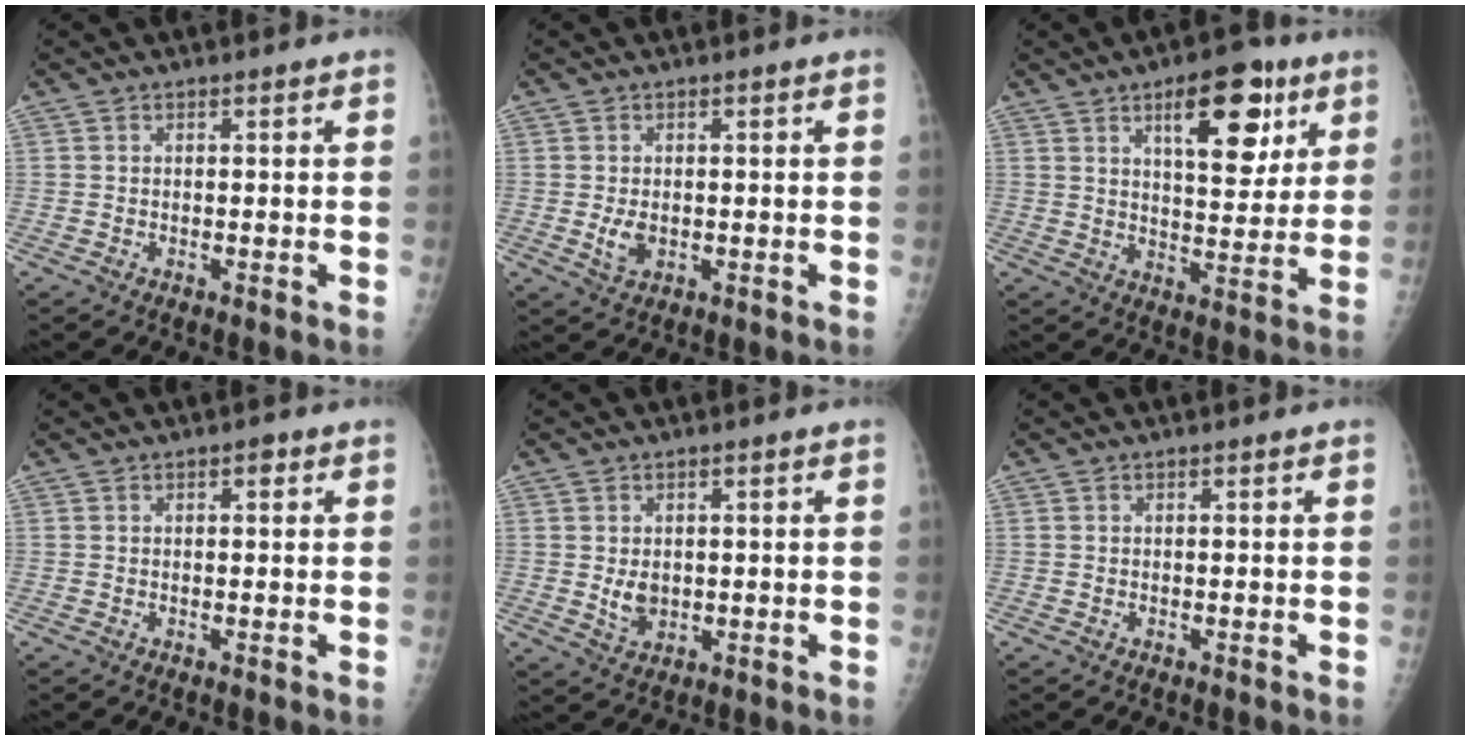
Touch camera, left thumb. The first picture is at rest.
{"total": 3.0, "force": [-0.3, 2.0, 2.2], "torque": [-0.040, -0.006, -0.002]}
{"total": 14.0, "force": [6.8, 6.1, 10.6], "torque": [-0.111, -0.029, 0.098]}
{"total": 1.3, "force": [0.6, 0.7, 0.9], "torque": [-0.008, 0.001, 0.005]}
{"total": 3.5, "force": [0.2, 2.6, 2.3], "torque": [-0.027, -0.008, 0.013]}
{"total": 0.0}